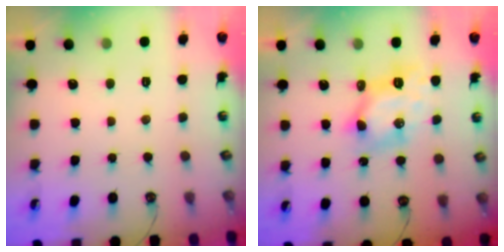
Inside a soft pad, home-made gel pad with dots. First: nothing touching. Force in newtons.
{"total": 7.2, "press": 7.2, "slide": 0.6}